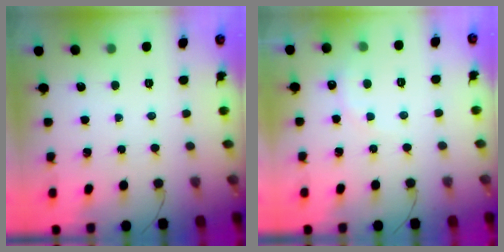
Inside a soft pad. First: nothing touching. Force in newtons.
{"total": 6.8, "press": 6.7, "slide": 1.2}